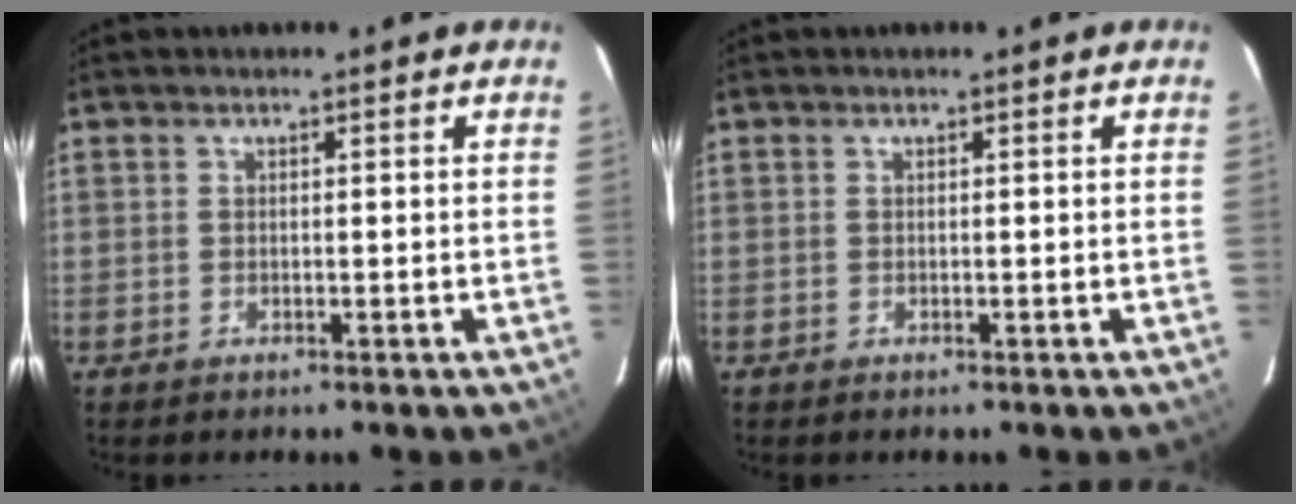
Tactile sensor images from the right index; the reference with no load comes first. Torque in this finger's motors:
{"motor_torque": [-0.01, 0.01, -0.02, -0.01]}